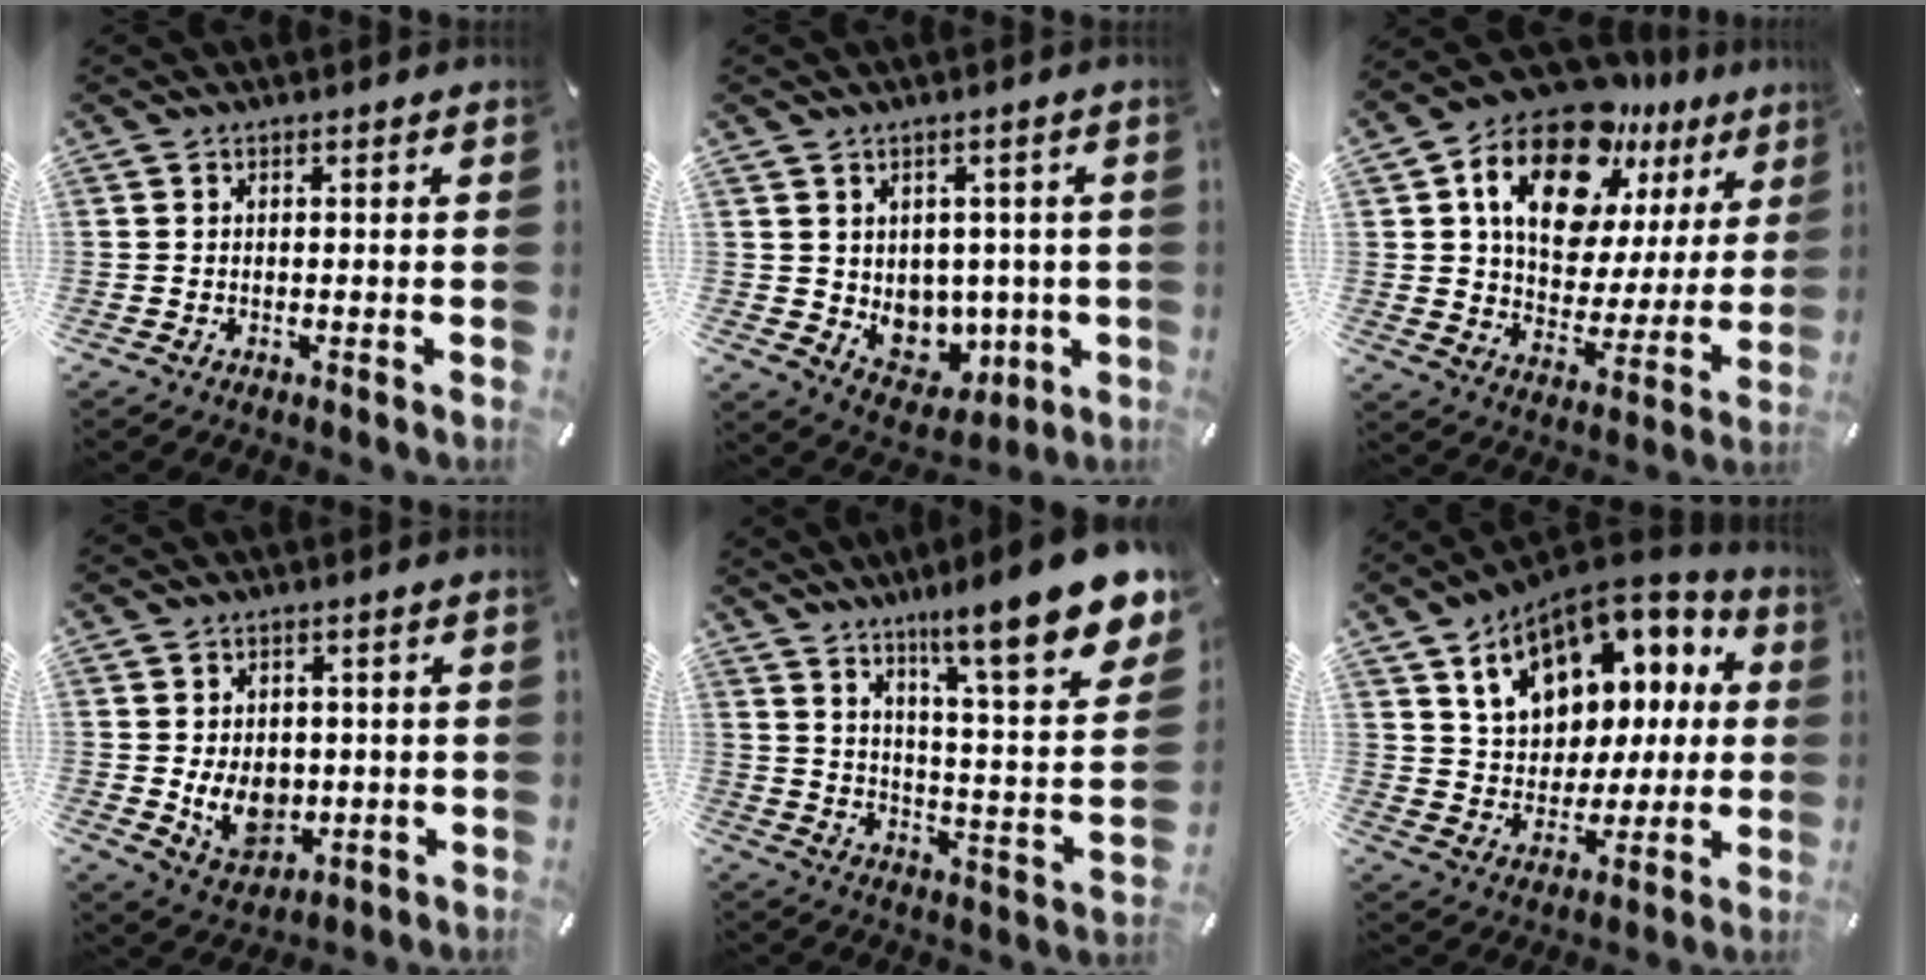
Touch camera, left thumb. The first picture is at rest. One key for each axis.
{"total": 7.5, "fx": 2.4, "fy": 6.9, "fz": 1.7, "tx": -0.018, "ty": -0.036, "tz": 0.059}
{"total": 19.4, "fx": 13.1, "fy": 10.6, "fz": 9.6, "tx": -0.166, "ty": -0.084, "tz": 0.229}
{"total": 8.5, "fx": -0.7, "fy": 6.9, "fz": 4.9, "tx": -0.092, "ty": 0.001, "tz": -0.009}
{"total": 16.5, "fx": 12.1, "fy": 2.8, "fz": 10.9, "tx": -0.159, "ty": -0.105, "tz": 0.189}
{"total": 15.0, "fx": 7.5, "fy": 10.6, "fz": 7.5, "tx": -0.117, "ty": -0.048, "tz": 0.137}